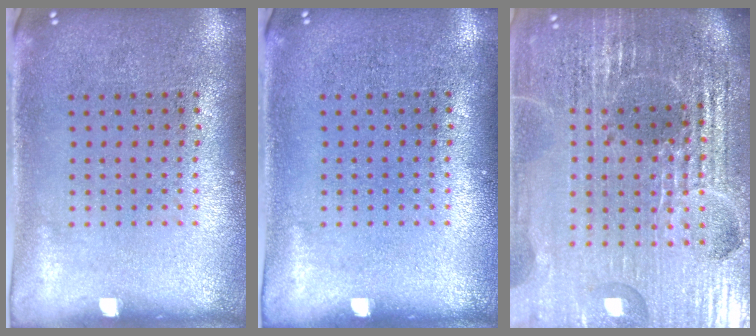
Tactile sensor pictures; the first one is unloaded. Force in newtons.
{"total": 0.0}
{"total": 6.7, "press": 5.8, "slide": 3.3}